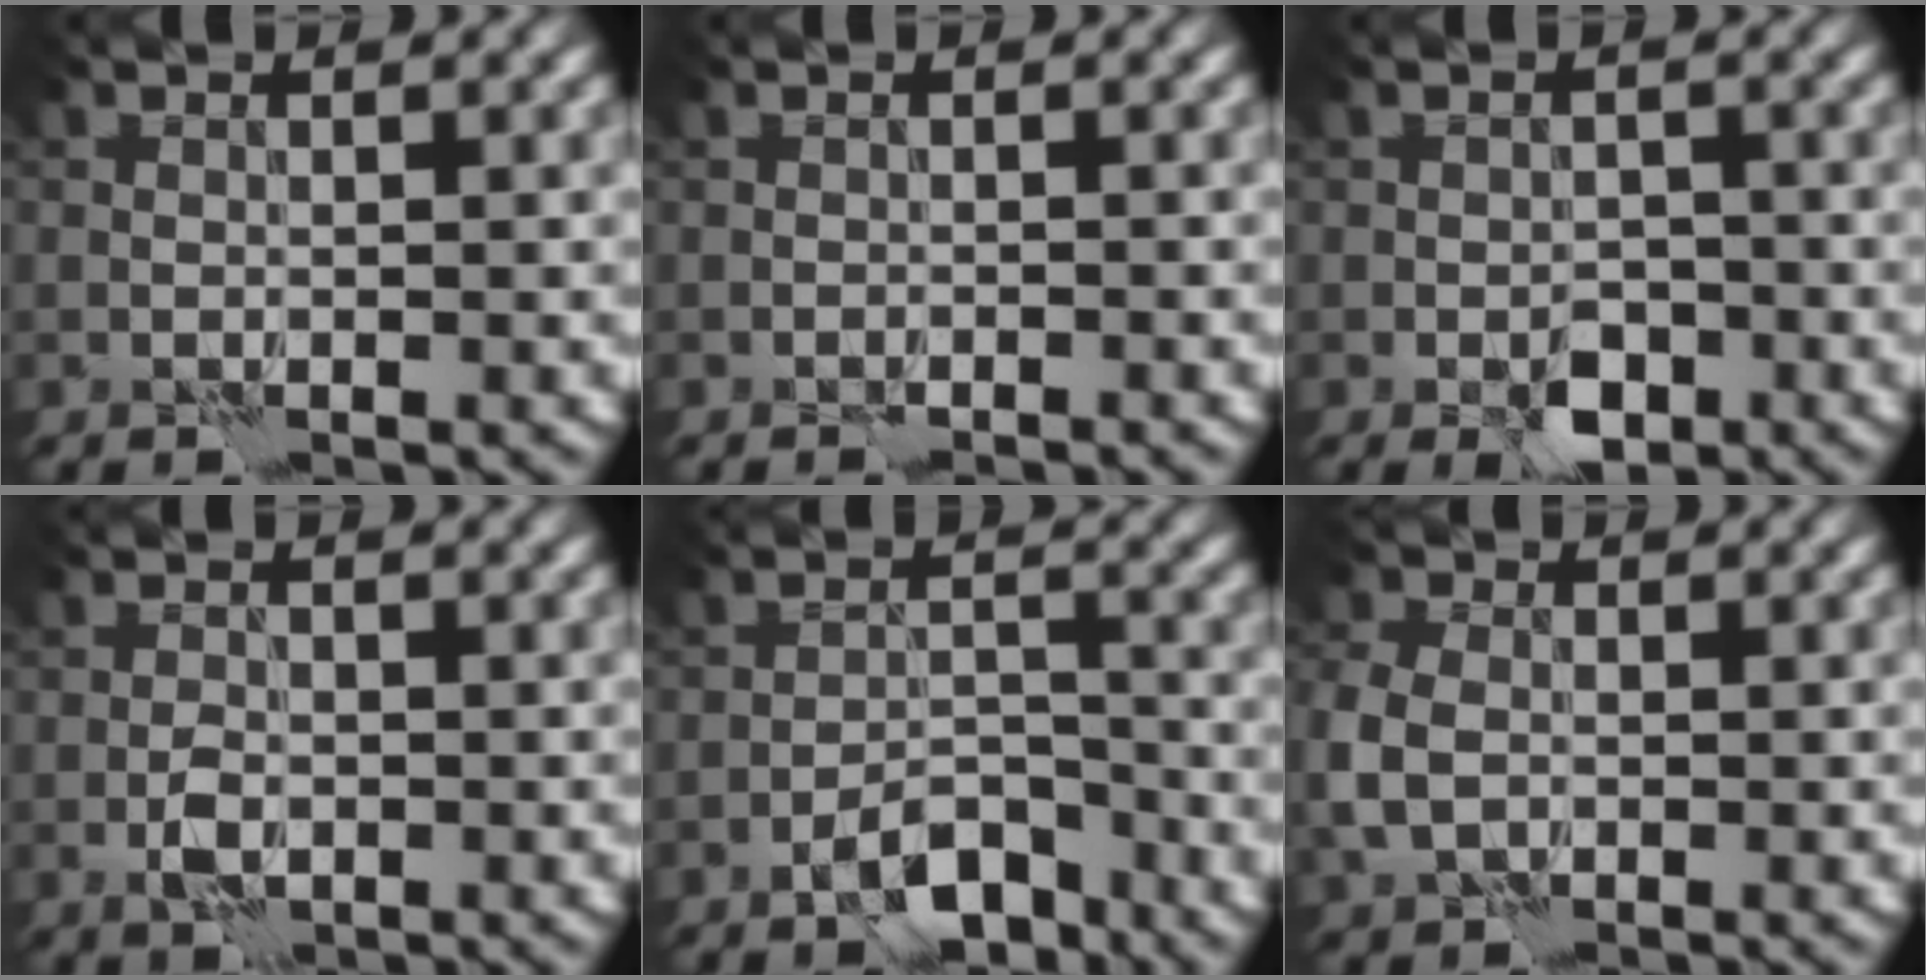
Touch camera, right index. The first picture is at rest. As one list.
[{"total": 0.8, "force": [-0.8, 0.0, 0.2], "torque": [-0.002, 0.002, -0.017]}, {"total": 2.9, "force": [-1.7, 1.6, 1.7], "torque": [-0.021, 0.001, -0.029]}, {"total": 2.3, "force": [-0.9, 1.3, 1.7], "torque": [-0.032, 0.002, -0.020]}, {"total": 4.8, "force": [-3.3, 1.9, 2.9], "torque": [-0.041, 0.006, -0.060]}, {"total": 4.5, "force": [-0.9, 3.5, 2.8], "torque": [-0.084, -0.006, -0.019]}]